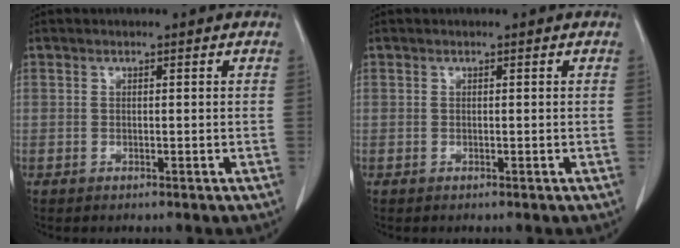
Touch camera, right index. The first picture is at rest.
{"total": 0.0}